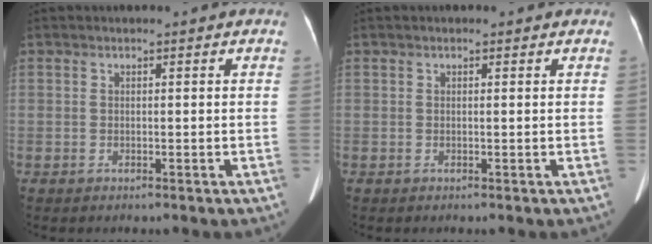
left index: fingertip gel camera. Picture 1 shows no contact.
{"total": 0.9, "force": [0.7, 0.2, 0.5], "torque": [-0.007, 0.004, 0.006]}